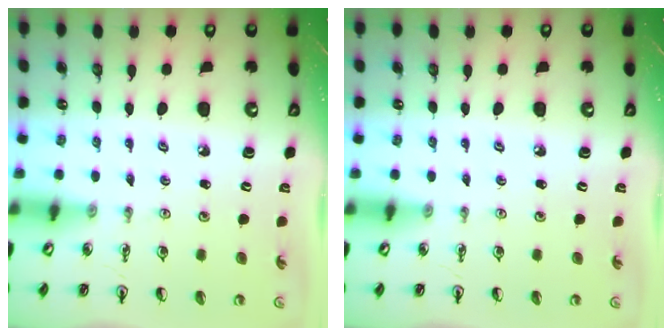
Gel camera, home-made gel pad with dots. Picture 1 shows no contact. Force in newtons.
{"total": 0.0}